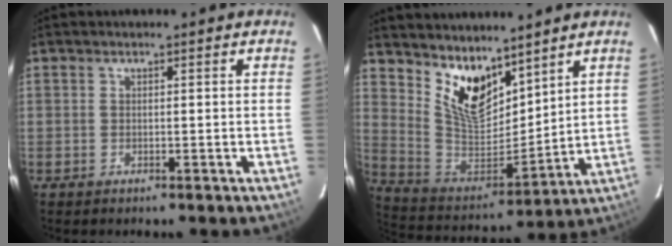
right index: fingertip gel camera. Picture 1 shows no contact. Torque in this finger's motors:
{"motor_torque": [-0.10, 0.39, 0.15, 0.04]}